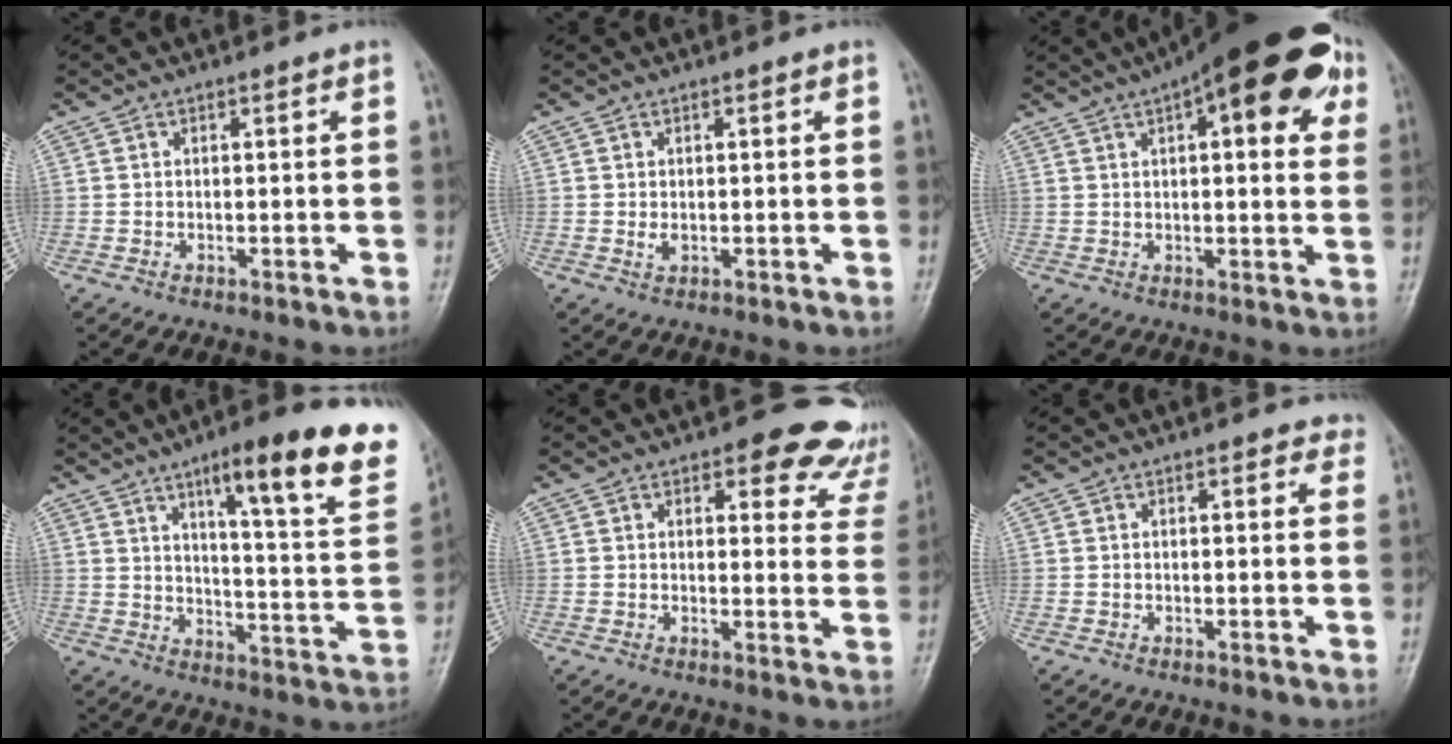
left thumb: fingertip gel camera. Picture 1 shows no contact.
{"total": 1.6, "force": [0.1, 0.9, 1.3], "torque": [-0.020, -0.004, 0.005]}
{"total": 21.0, "force": [8.9, 7.6, 17.5], "torque": [-0.222, 0.014, 0.117]}
{"total": 22.4, "force": [13.6, 4.2, 17.3], "torque": [-0.211, -0.056, 0.187]}
{"total": 12.1, "force": [9.6, 5.7, 4.8], "torque": [0.007, -0.050, 0.080]}
{"total": 2.1, "force": [1.4, 1.3, 0.9], "torque": [0.012, -0.003, 0.006]}